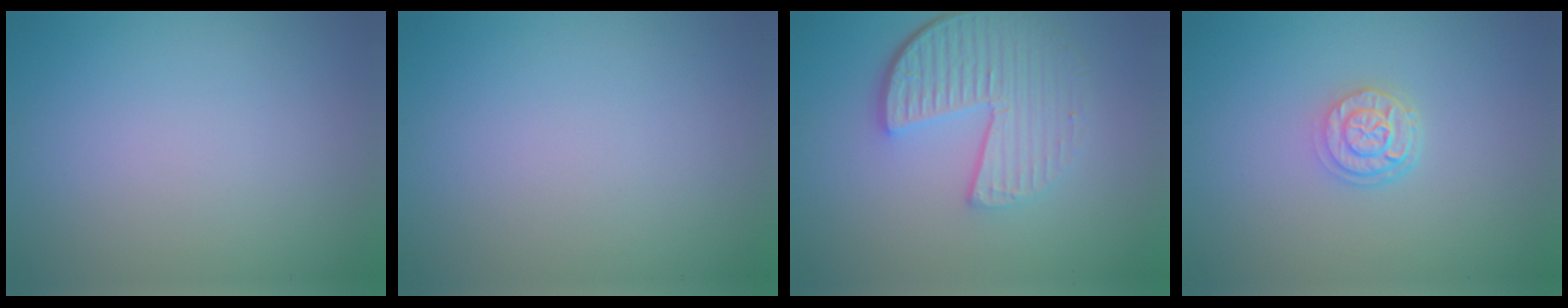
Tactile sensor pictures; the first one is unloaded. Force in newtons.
{"total": 0.0}
{"total": 5.9, "press": 4.3, "slide": 4.1}
{"total": 2.9, "press": 2.3, "slide": 1.8}